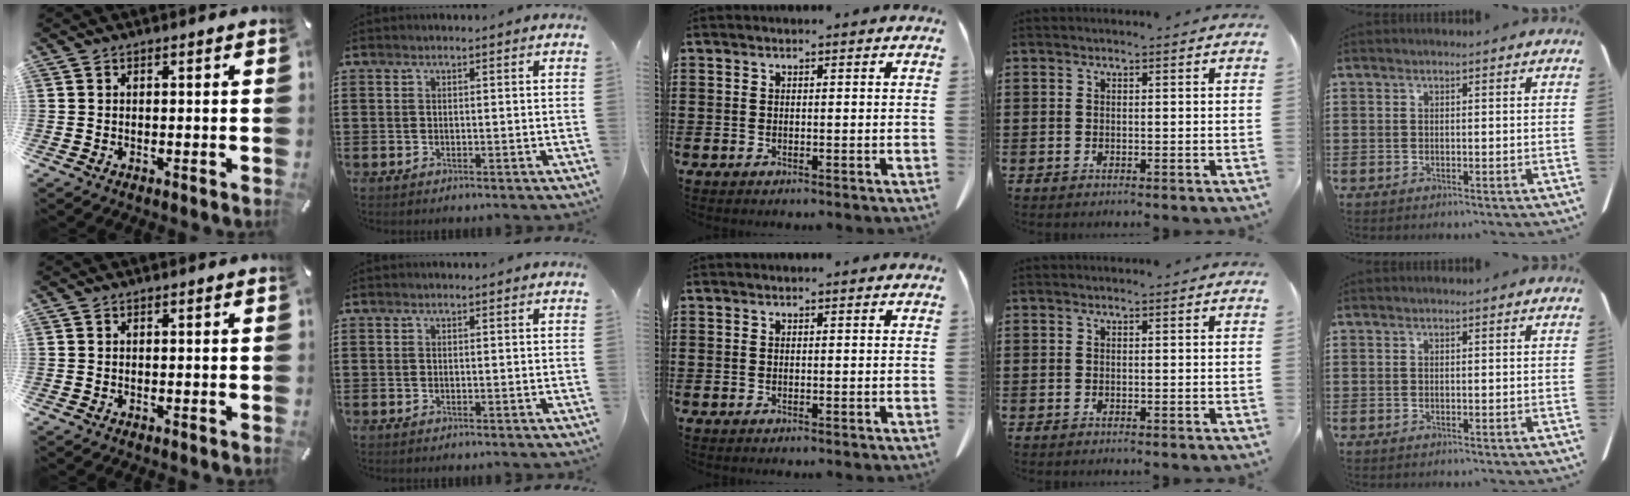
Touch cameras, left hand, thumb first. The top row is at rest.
{}